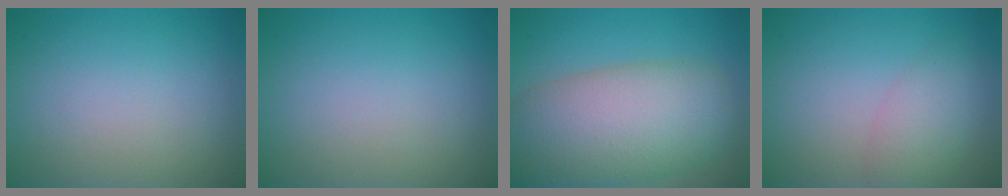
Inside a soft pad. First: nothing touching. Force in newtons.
{"total": 0.0}
{"total": 11.1, "press": 11.0, "slide": 0.6}
{"total": 2.9, "press": 2.9, "slide": 0.1}